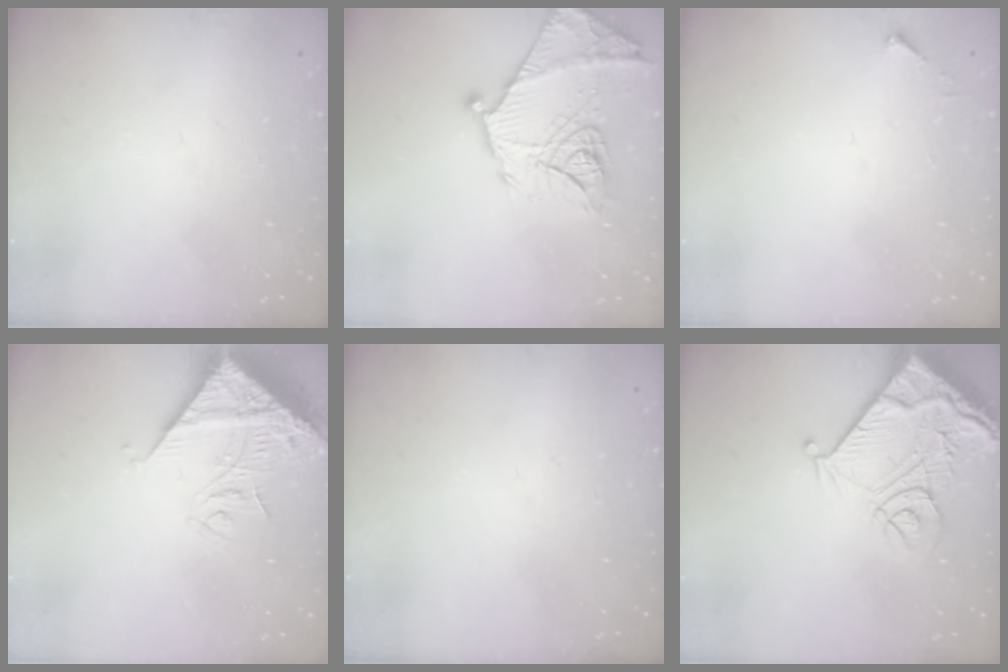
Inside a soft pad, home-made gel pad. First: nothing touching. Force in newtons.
{"total": 20.5, "press": 20.5, "slide": 1.8}
{"total": 2.5, "press": 2.5, "slide": 0.3}
{"total": 15.4, "press": 15.2, "slide": 1.8}
{"total": 0.0}
{"total": 16.1, "press": 16.0, "slide": 2.0}